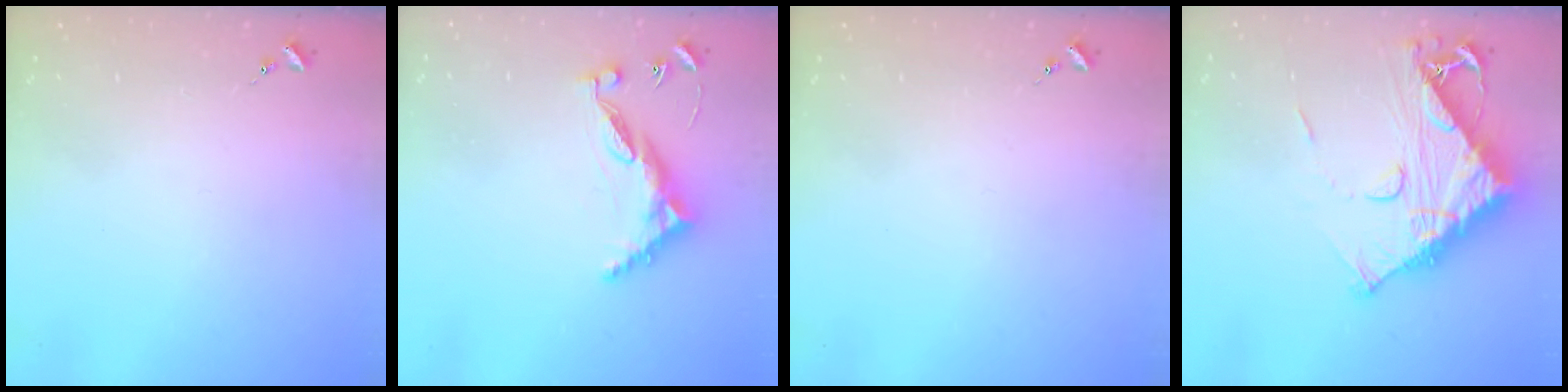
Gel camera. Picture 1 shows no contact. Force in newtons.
{"total": 9.8, "press": 9.7, "slide": 1.0}
{"total": 0.0}
{"total": 15.0, "press": 14.9, "slide": 1.4}